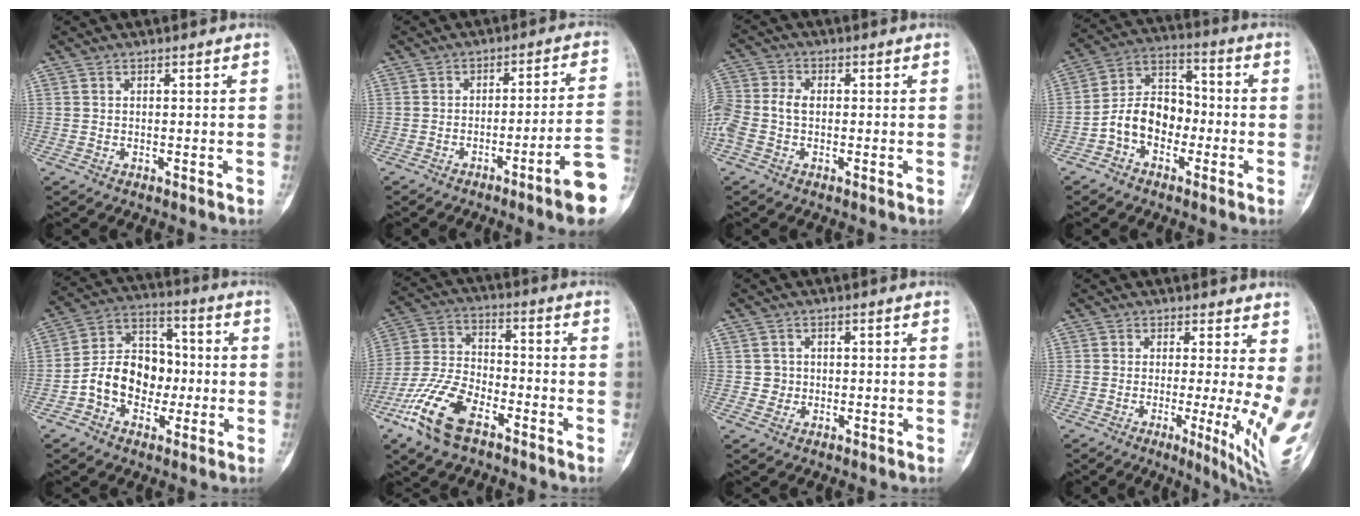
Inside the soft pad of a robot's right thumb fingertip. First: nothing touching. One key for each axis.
{"total": 10.6, "fx": -4.7, "fy": -0.1, "fz": 9.5, "tx": -0.125, "ty": 0.028, "tz": -0.070}
{"total": 8.4, "fx": -1.3, "fy": 5.4, "fz": 6.3, "tx": -0.167, "ty": 0.017, "tz": -0.028}
{"total": 10.5, "fx": -3.3, "fy": 7.6, "fz": 6.5, "tx": -0.093, "ty": 0.045, "tz": -0.071}
{"total": 13.1, "fx": -2.5, "fy": 9.9, "fz": 8.1, "tx": -0.102, "ty": 0.044, "tz": -0.051}
{"total": 14.2, "fx": -8.2, "fy": 6.7, "fz": 9.5, "tx": -0.200, "ty": 0.034, "tz": -0.165}
{"total": 1.9, "fx": -0.2, "fy": 1.9, "fz": 0.0, "tx": 0.015, "ty": 0.008, "tz": -0.006}
{"total": 10.2, "fx": 0.1, "fy": 1.7, "fz": 10.1, "tx": -0.122, "ty": -0.017, "tz": 0.004}